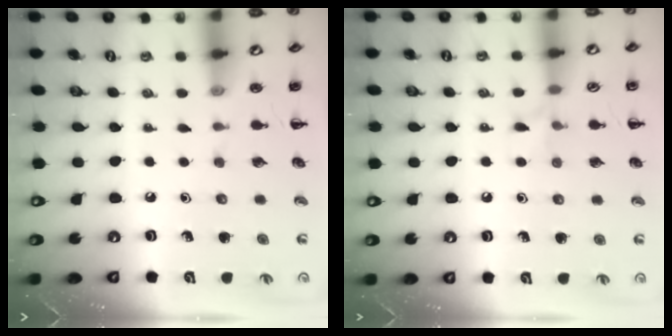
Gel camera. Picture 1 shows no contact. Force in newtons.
{"total": 4.8, "press": 4.5, "slide": 1.7}